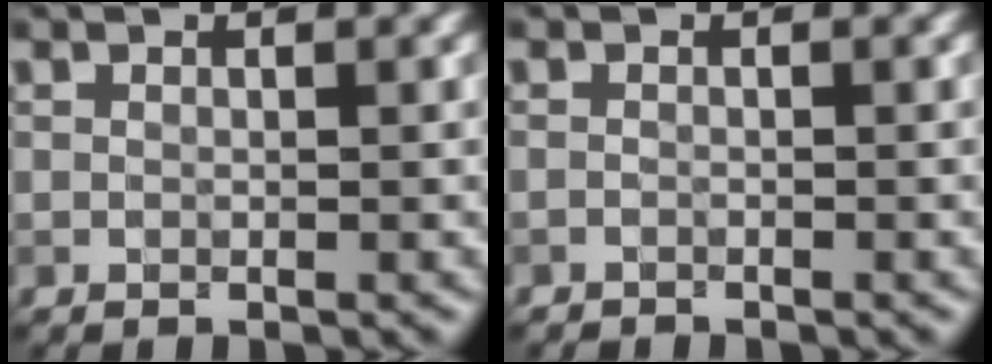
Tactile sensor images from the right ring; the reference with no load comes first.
{"total": 0.6, "force": [-0.6, 0.1, 0.0], "torque": [0.002, -0.003, -0.012]}